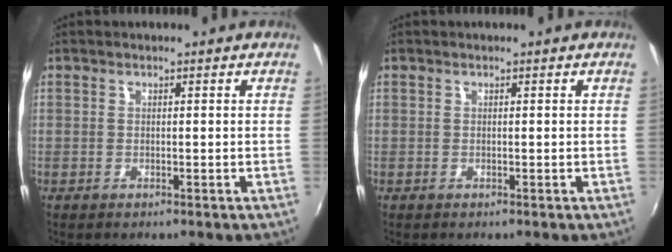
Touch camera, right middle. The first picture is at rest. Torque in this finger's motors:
{"motor_torque": [0.00, 0.00, 0.00, 0.00]}